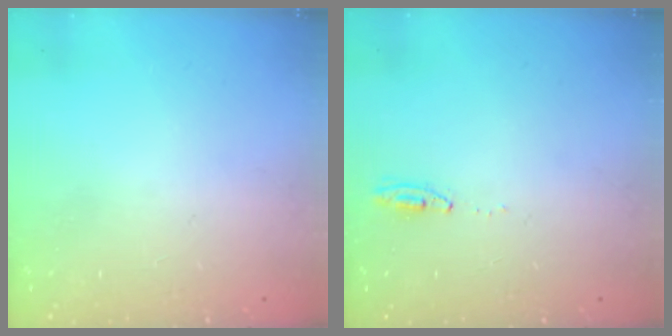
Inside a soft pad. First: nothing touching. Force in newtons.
{"total": 3.4, "press": 2.9, "slide": 1.7}